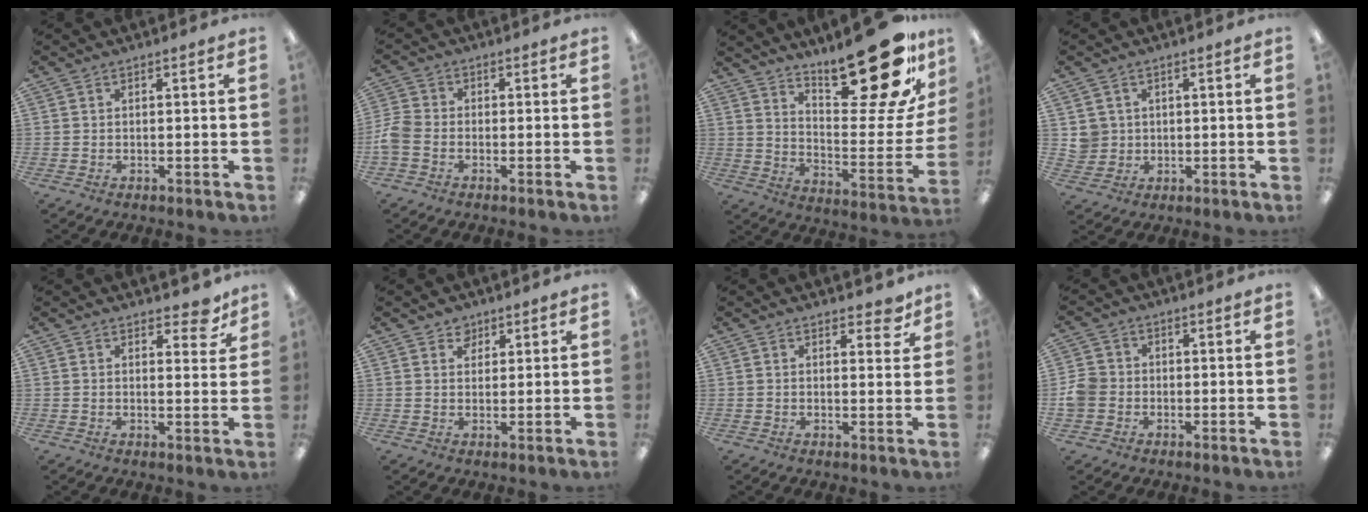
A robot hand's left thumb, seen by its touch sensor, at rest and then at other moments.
{"total": 4.5, "force": [-1.8, 3.1, 2.8], "torque": [-0.061, 0.008, -0.034]}
{"total": 26.4, "force": [18.7, 8.4, 16.6], "torque": [-0.203, -0.141, 0.304]}
{"total": 3.9, "force": [1.0, 3.8, 0.2], "torque": [-0.009, 0.005, 0.017]}
{"total": 5.4, "force": [4.0, 2.4, 2.6], "torque": [-0.019, -0.022, 0.067]}
{"total": 3.2, "force": [2.3, 2.1, 0.5], "torque": [0.001, -0.007, 0.041]}
{"total": 3.9, "force": [3.0, 1.8, 1.8], "torque": [-0.008, -0.015, 0.049]}
{"total": 4.9, "force": [-0.7, 4.5, 1.9], "torque": [-0.043, 0.012, -0.013]}